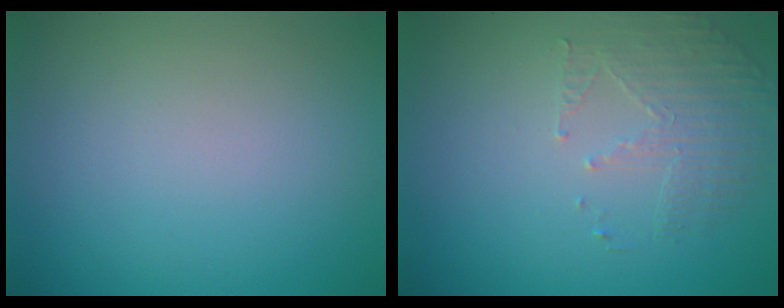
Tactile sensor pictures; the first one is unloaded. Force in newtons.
{"total": 1.8, "press": 1.1, "slide": 1.4}